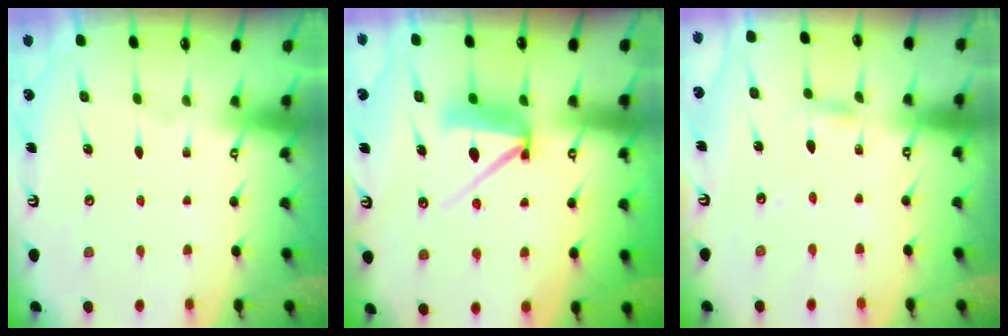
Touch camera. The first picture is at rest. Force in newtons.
{"total": 11.2, "press": 11.2, "slide": 0.7}
{"total": 2.7, "press": 2.7, "slide": 0.1}